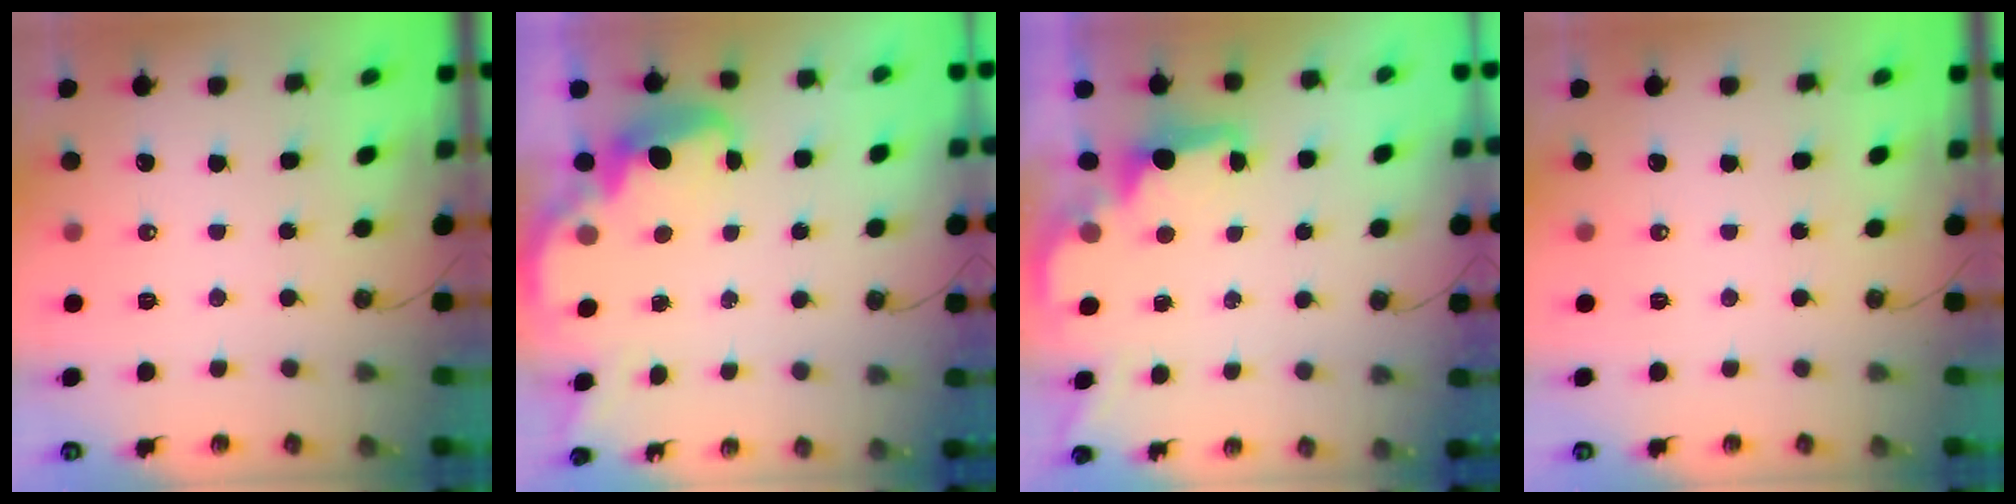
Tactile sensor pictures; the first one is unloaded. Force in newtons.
{"total": 3.1, "press": 3.1, "slide": 0.7}
{"total": 1.8, "press": 1.7, "slide": 0.6}
{"total": 0.0}